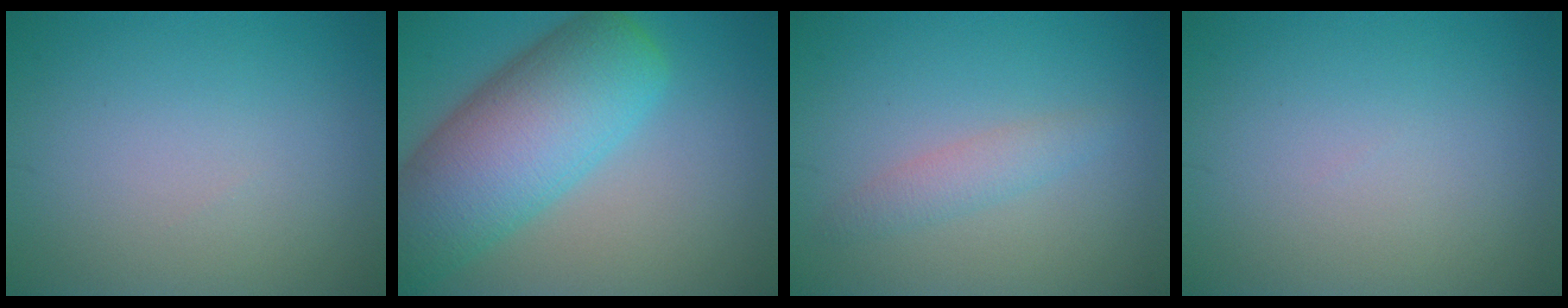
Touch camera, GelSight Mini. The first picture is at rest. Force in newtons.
{"total": 10.9, "press": 10.9, "slide": 0.5}
{"total": 1.8, "press": 1.8, "slide": 0.0}
{"total": 0.0}